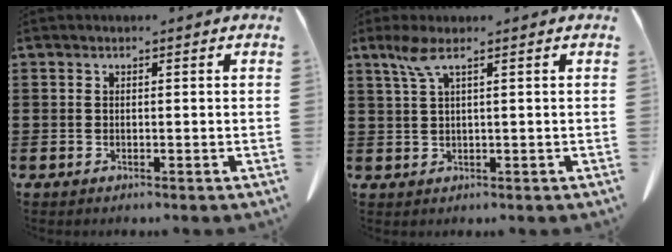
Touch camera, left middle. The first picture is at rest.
{"total": 3.1, "force": [1.5, 0.2, 2.7], "torque": [-0.065, -0.002, 0.024]}